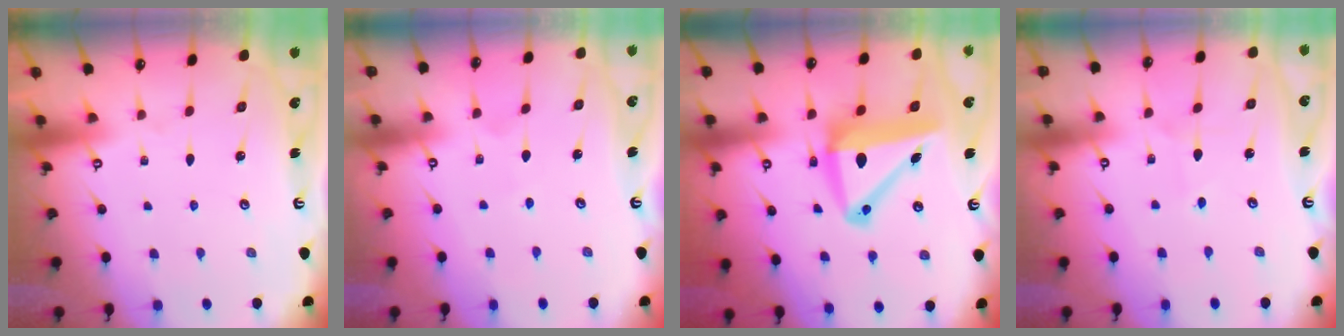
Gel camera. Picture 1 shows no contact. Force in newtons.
{"total": 2.7, "press": 2.7, "slide": 0.3}
{"total": 12.3, "press": 11.9, "slide": 2.8}
{"total": 2.7, "press": 2.7, "slide": 0.3}